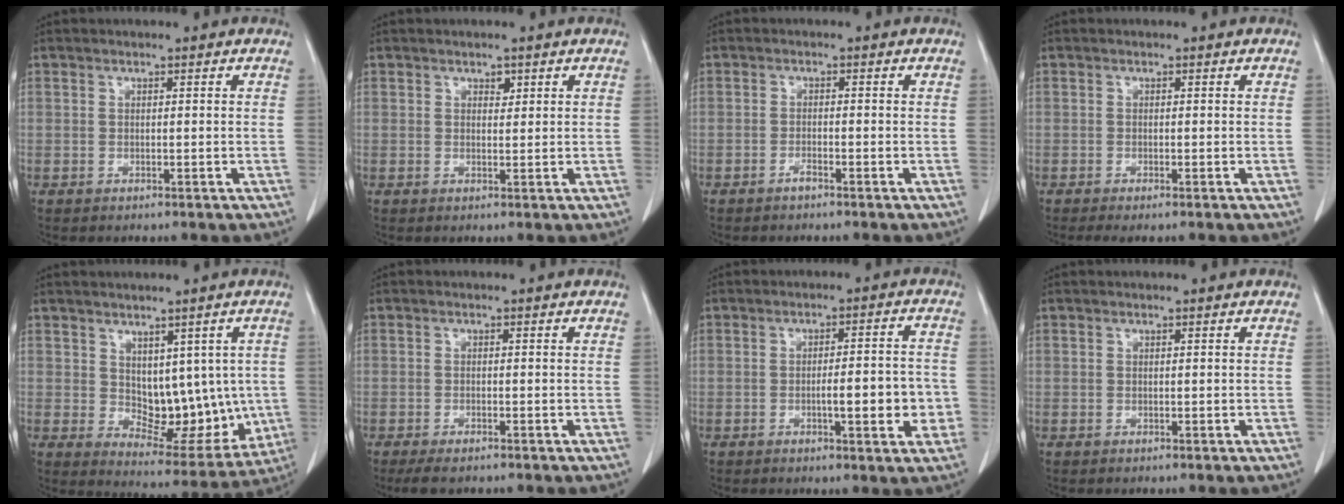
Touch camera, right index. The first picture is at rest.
{"total": 1.2, "force": [0.7, 0.7, 0.6], "torque": [-0.003, -0.004, 0.008]}
{"total": 1.1, "force": [-0.9, 0.1, 0.6], "torque": [-0.010, 0.003, -0.016]}
{"total": 1.2, "force": [-0.8, 0.0, 0.8], "torque": [-0.015, -0.004, -0.015]}
{"total": 11.1, "force": [0.5, 6.6, 8.9], "torque": [-0.098, 0.000, 0.031]}
{"total": 3.0, "force": [-2.3, 0.8, 1.7], "torque": [-0.028, -0.006, -0.035]}
{"total": 7.7, "force": [-1.9, 1.6, 7.2], "torque": [-0.096, 0.010, -0.022]}
{"total": 0.0}